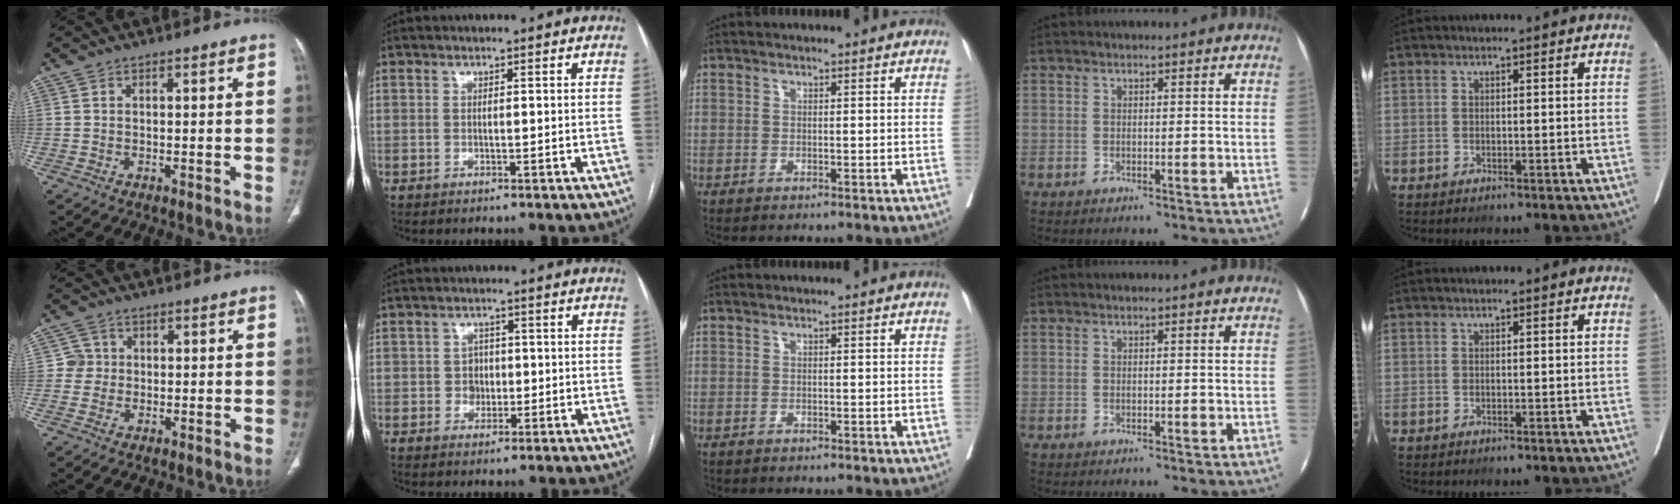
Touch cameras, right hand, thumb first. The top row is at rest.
{"thumb": {"total": 2.6, "force": [0.0, 2.6, 0.2], "torque": [0.018, 0.009, -0.007]}, "index": {"total": 2.5, "force": [-0.2, 2.3, 0.9], "torque": [-0.009, 0.007, 0.001]}}